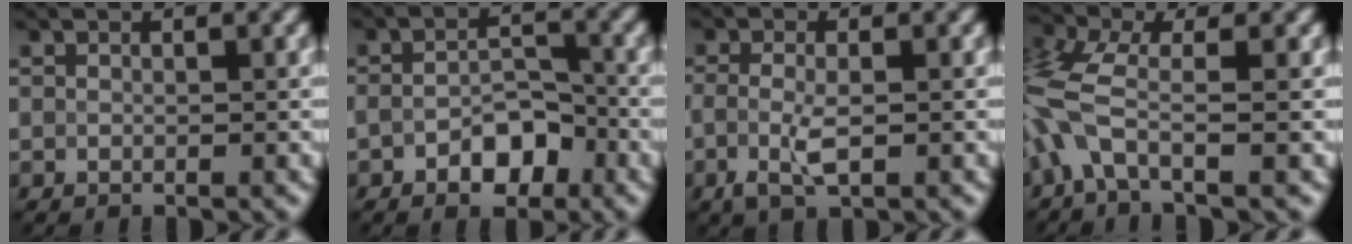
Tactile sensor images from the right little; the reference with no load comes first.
{"total": 3.5, "force": [-1.8, 1.9, 2.4], "torque": [-0.039, 0.002, -0.028]}
{"total": 2.5, "force": [-0.7, 0.8, 2.3], "torque": [-0.056, -0.010, -0.012]}
{"total": 5.4, "force": [-2.0, 1.9, 4.7], "torque": [-0.124, 0.004, -0.054]}